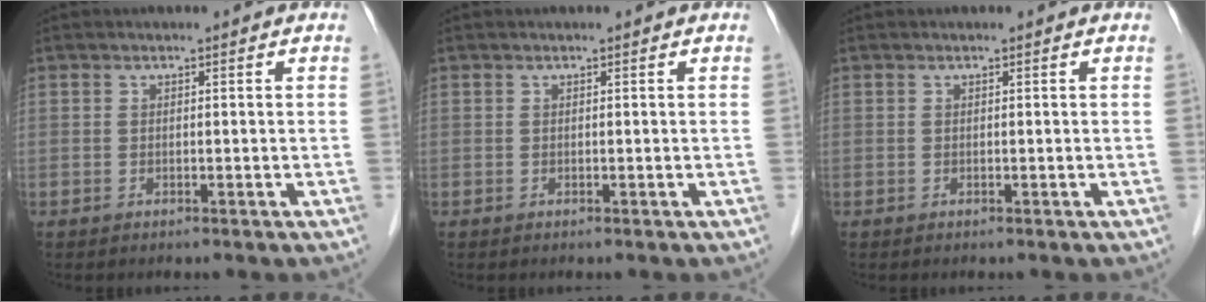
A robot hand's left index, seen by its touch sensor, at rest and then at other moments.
{"total": 0.0}
{"total": 0.0}